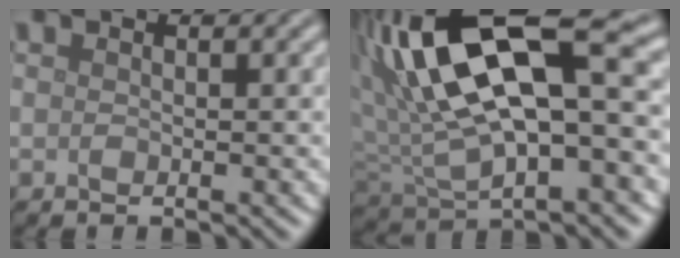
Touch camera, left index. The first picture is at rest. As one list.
[{"total": 15.9, "force": [3.7, 6.4, 14.1], "torque": [-0.266, 0.016, 0.061]}]